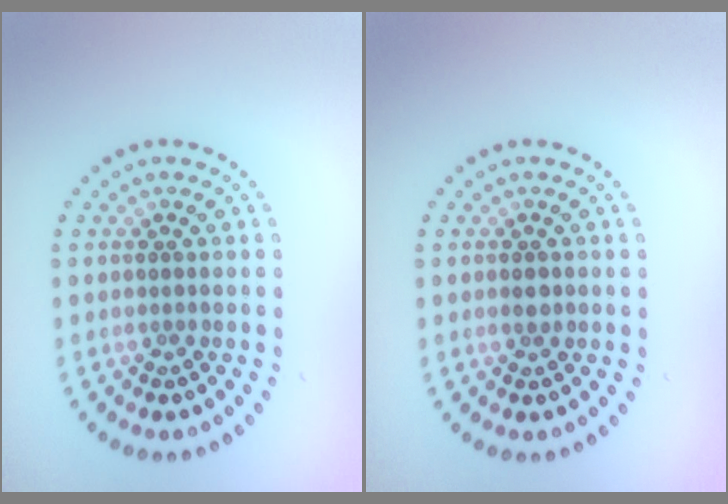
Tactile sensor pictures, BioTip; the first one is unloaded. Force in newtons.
{"total": 1.1, "press": 1.1, "slide": 0.1}